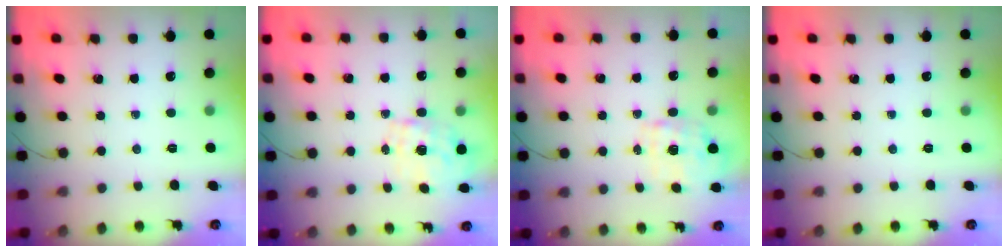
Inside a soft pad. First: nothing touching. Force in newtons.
{"total": 1.6, "press": 1.4, "slide": 0.8}
{"total": 1.7, "press": 1.6, "slide": 0.5}
{"total": 0.0}